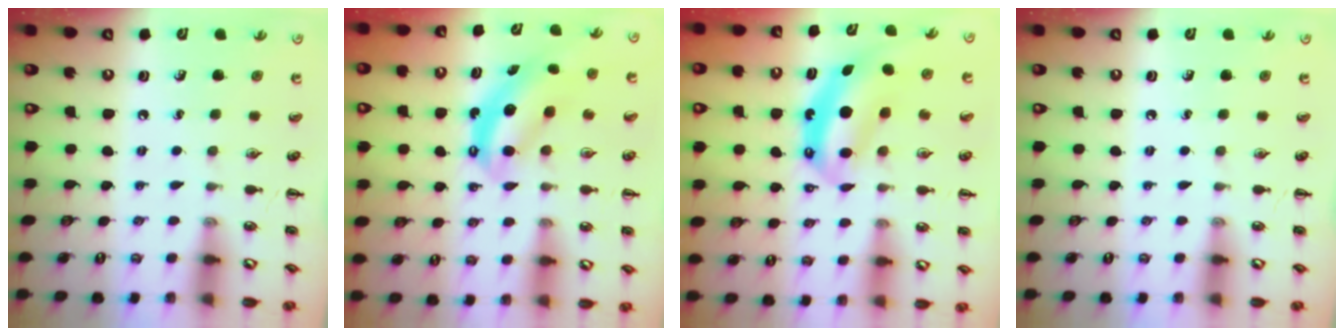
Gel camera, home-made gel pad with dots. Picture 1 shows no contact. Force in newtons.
{"total": 6.2, "press": 6.1, "slide": 0.8}
{"total": 7.0, "press": 6.9, "slide": 1.4}
{"total": 0.0}